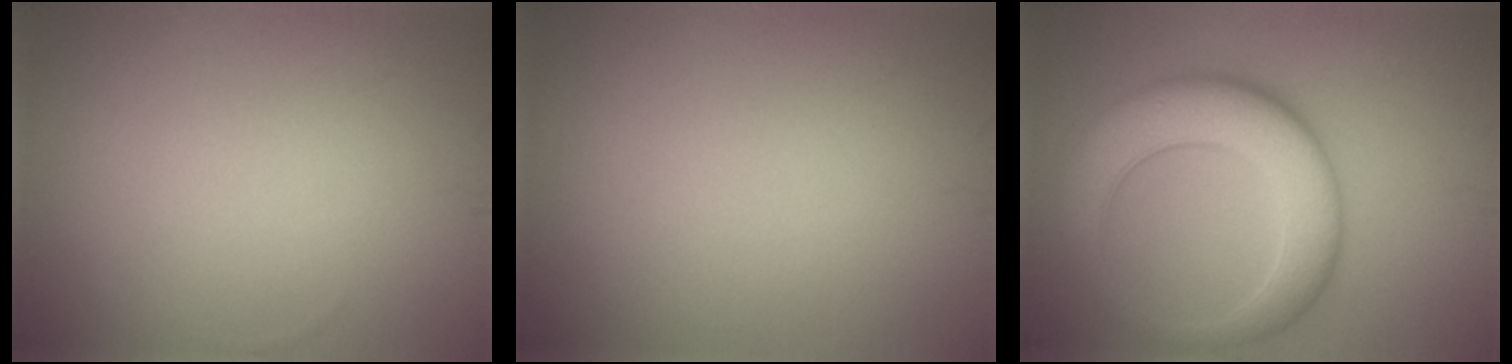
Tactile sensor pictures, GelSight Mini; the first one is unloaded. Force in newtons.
{"total": 0.0}
{"total": 7.8, "press": 7.8, "slide": 0.1}